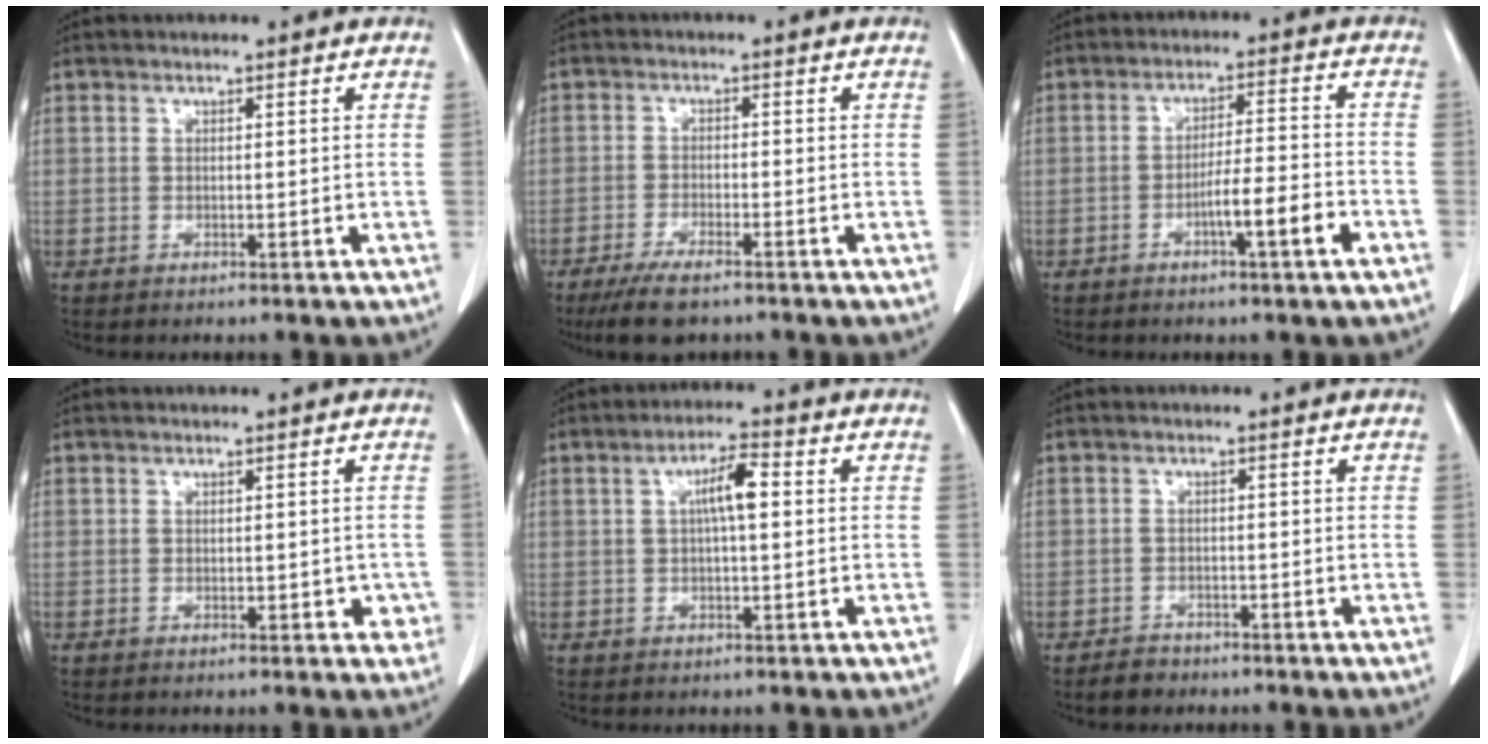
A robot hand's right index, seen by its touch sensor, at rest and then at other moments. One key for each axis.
{"total": 6.2, "fx": -4.7, "fy": 1.4, "fz": 3.8, "tx": -0.070, "ty": -0.012, "tz": -0.082}
{"total": 6.8, "fx": -3.0, "fy": 0.2, "fz": 6.1, "tx": -0.096, "ty": 0.004, "tz": -0.051}
{"total": 2.6, "fx": -0.5, "fy": 1.5, "fz": 2.0, "tx": -0.013, "ty": 0.008, "tz": -0.003}
{"total": 5.1, "fx": 0.9, "fy": 1.0, "fz": 4.9, "tx": -0.085, "ty": 0.013, "tz": 0.012}
{"total": 2.4, "fx": -1.8, "fy": 1.5, "fz": 0.1, "tx": -0.005, "ty": 0.005, "tz": -0.032}